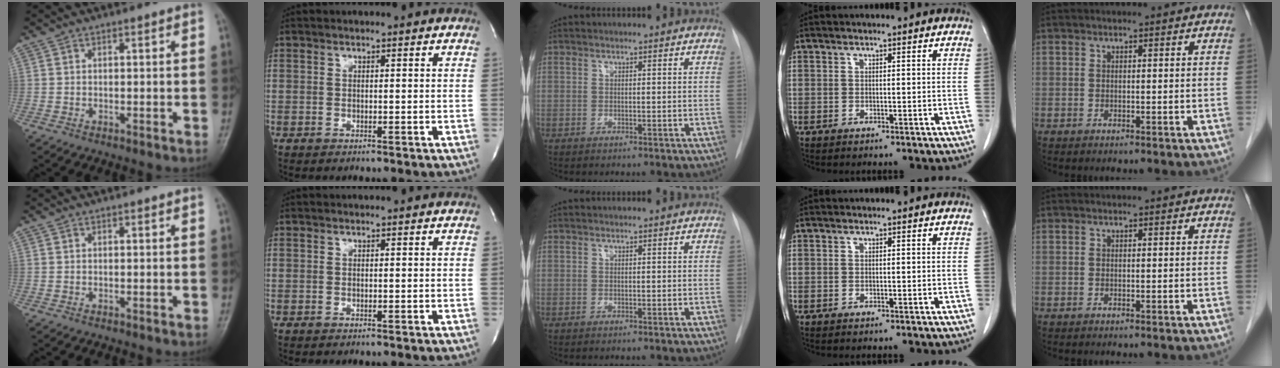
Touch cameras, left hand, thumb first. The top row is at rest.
{}